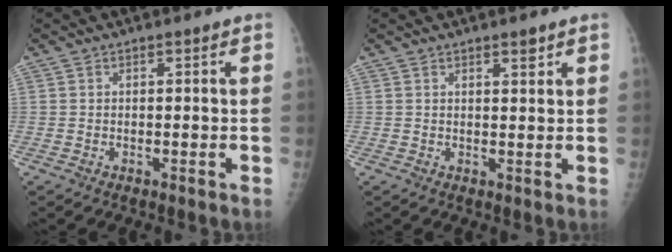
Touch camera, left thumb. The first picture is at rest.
{"total": 2.1, "force": [1.4, 0.6, 1.4], "torque": [-0.013, -0.009, 0.022]}